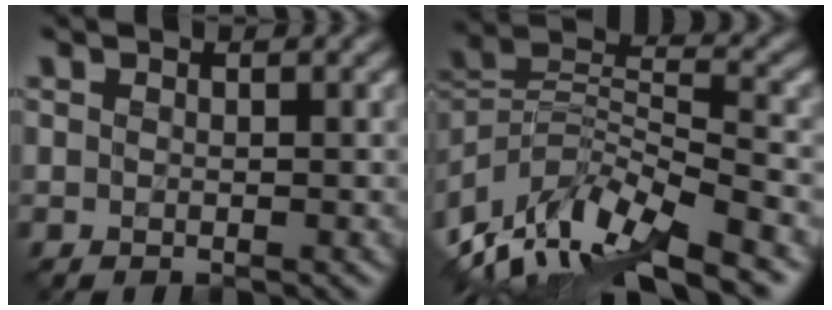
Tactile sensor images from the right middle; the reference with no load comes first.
{"total": 11.2, "force": [-7.8, 3.8, 7.0], "torque": [-0.139, 0.009, -0.147]}